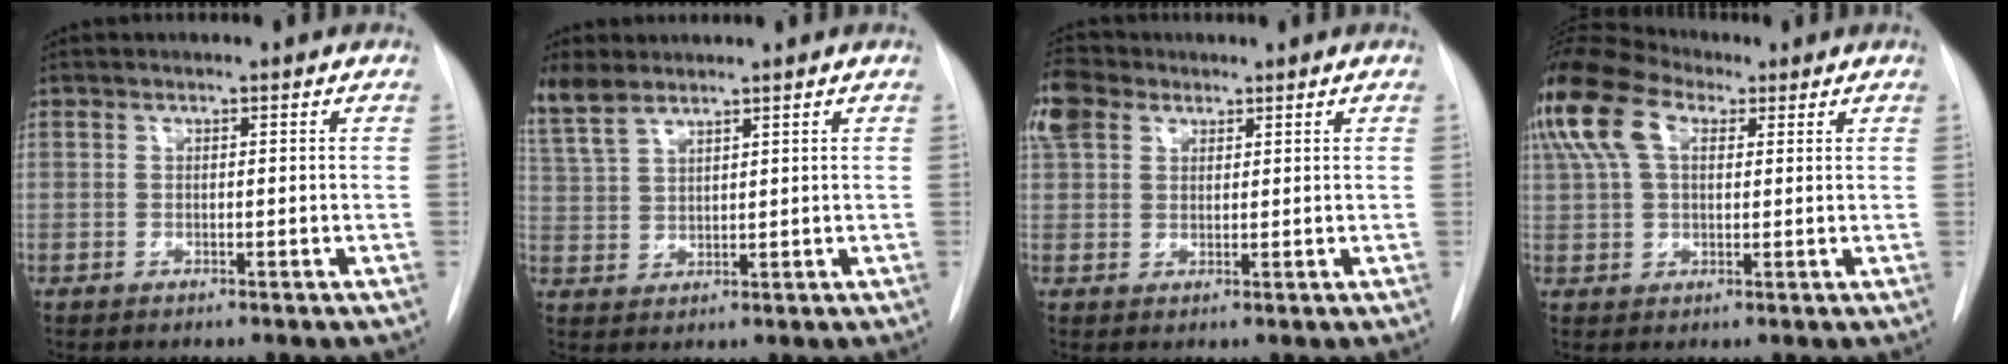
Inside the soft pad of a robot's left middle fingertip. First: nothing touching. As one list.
[{"total": 6.8, "force": [5.7, 2.4, 3.0], "torque": [-0.076, 0.012, 0.127]}, {"total": 6.1, "force": [3.5, 4.0, 2.9], "torque": [-0.083, 0.027, 0.073]}, {"total": 17.5, "force": [8.2, 10.6, 11.3], "torque": [-0.295, 0.075, 0.150]}]